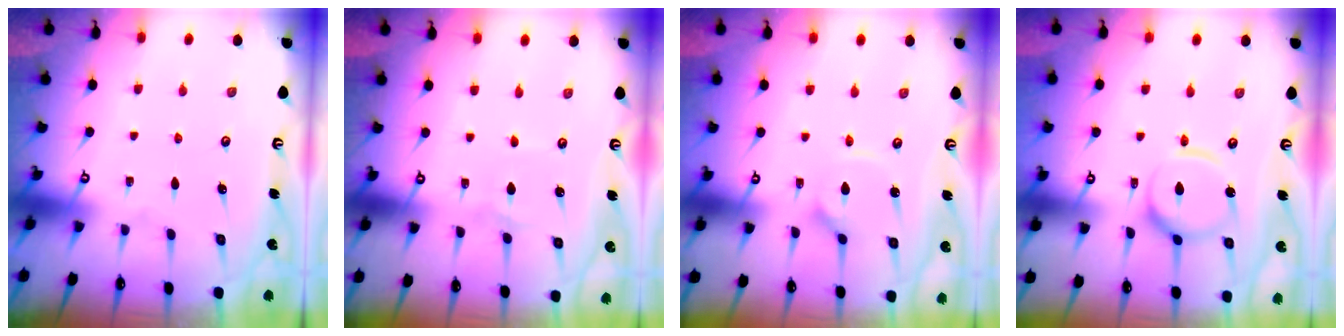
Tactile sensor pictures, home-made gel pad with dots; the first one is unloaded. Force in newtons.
{"total": 1.3, "press": 1.3, "slide": 0.1}
{"total": 4.8, "press": 4.8, "slide": 0.4}
{"total": 10.3, "press": 10.3, "slide": 0.9}